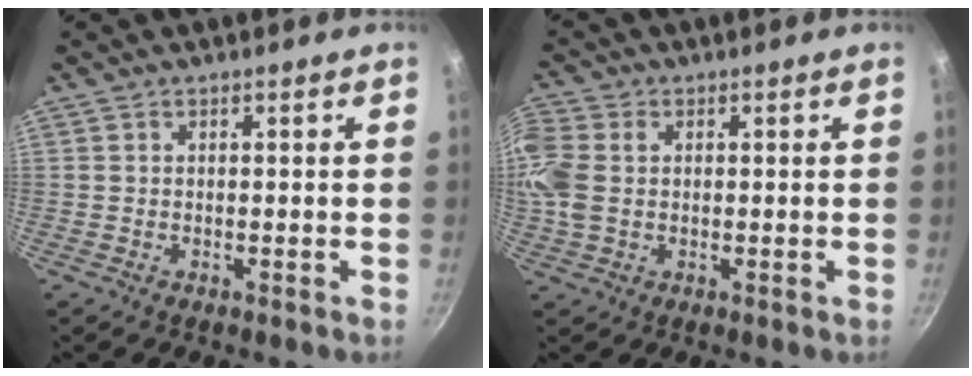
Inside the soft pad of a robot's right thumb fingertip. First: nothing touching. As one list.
[{"total": 6.9, "force": [0.5, 5.1, 4.6], "torque": [-0.104, 0.007, 0.004]}]